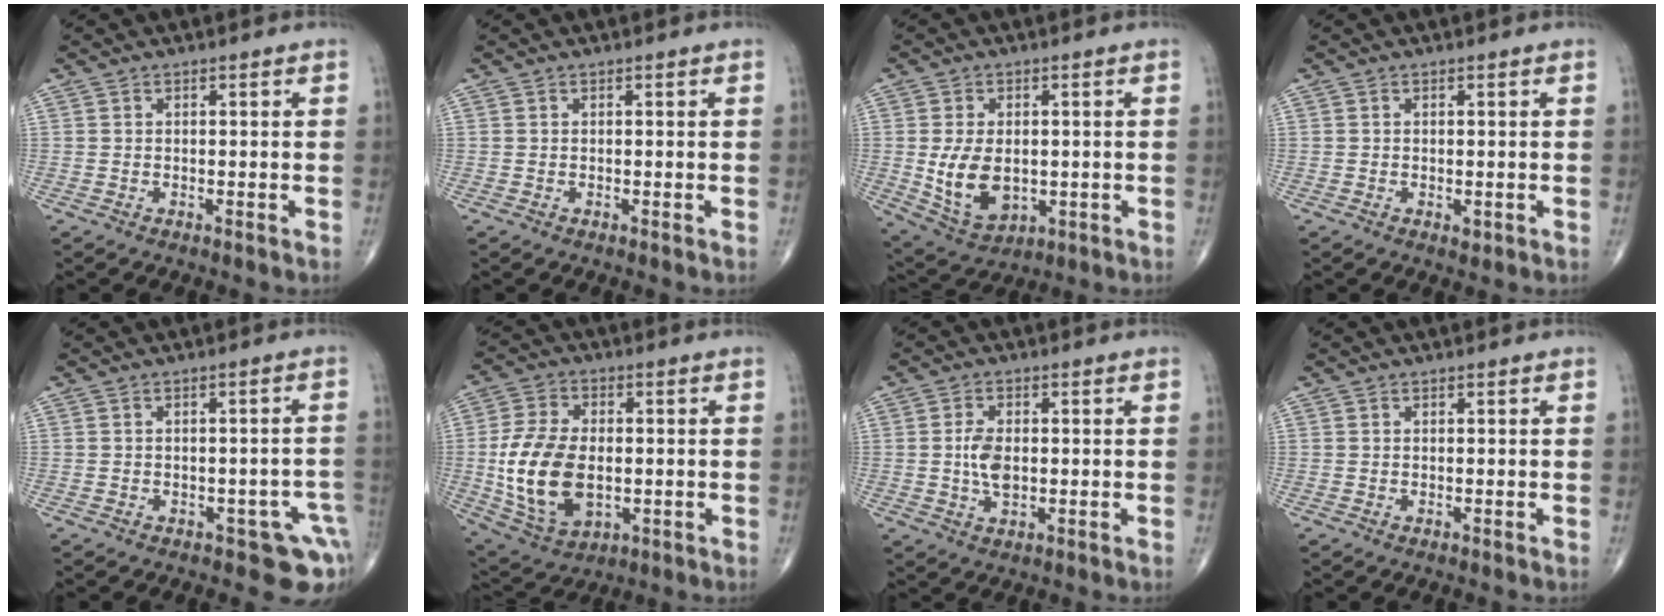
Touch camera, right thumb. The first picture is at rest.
{"total": 0.0}
{"total": 10.2, "force": [-0.6, 6.6, 7.7], "torque": [-0.125, -0.009, 0.008]}
{"total": 1.0, "force": [-0.2, 0.5, 0.8], "torque": [-0.008, -0.003, -0.003]}
{"total": 7.1, "force": [-3.4, 3.6, 5.1], "torque": [-0.026, 0.018, -0.037]}
{"total": 16.3, "force": [-1.4, 9.9, 12.8], "torque": [-0.244, -0.004, -0.011]}
{"total": 5.2, "force": [0.0, 3.0, 4.2], "torque": [-0.079, -0.001, -0.001]}
{"total": 0.0}